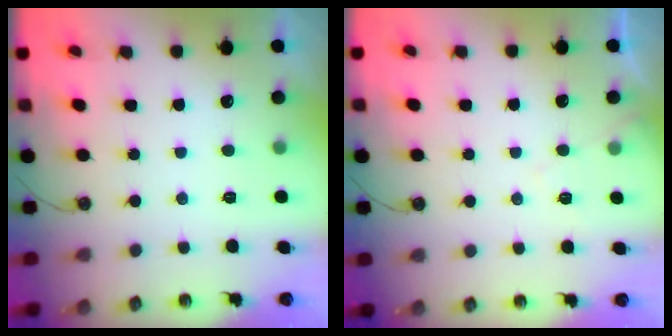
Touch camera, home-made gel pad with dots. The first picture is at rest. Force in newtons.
{"total": 4.5, "press": 4.4, "slide": 0.7}